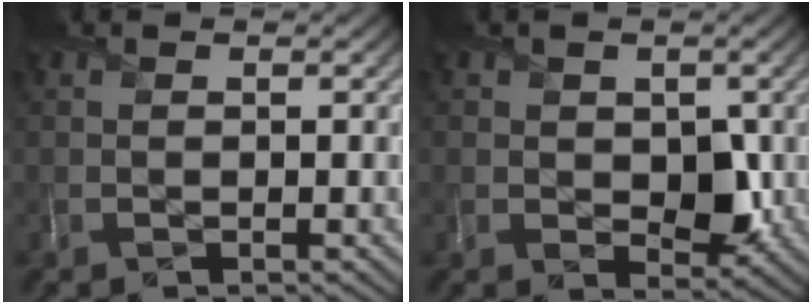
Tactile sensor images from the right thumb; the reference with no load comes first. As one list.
[{"total": 4.4, "force": [0.0, 3.3, 2.9], "torque": [-0.048, -0.016, 0.003]}]